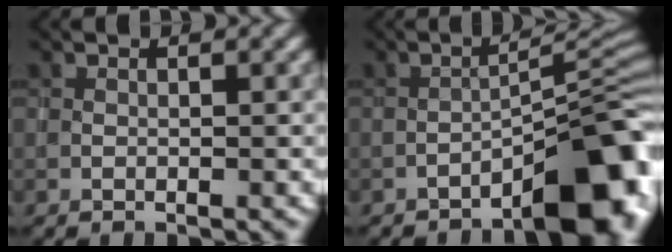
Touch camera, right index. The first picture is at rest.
{"total": 8.9, "force": [-5.5, 2.4, 6.6], "torque": [-0.078, 0.018, -0.085]}